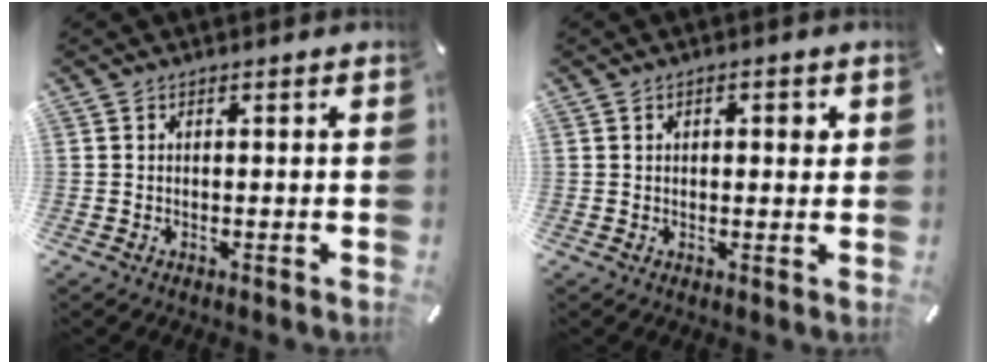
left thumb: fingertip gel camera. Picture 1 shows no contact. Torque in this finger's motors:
{"motor_torque": [-0.11, -0.14, 0.11, 0.14, -0.06]}